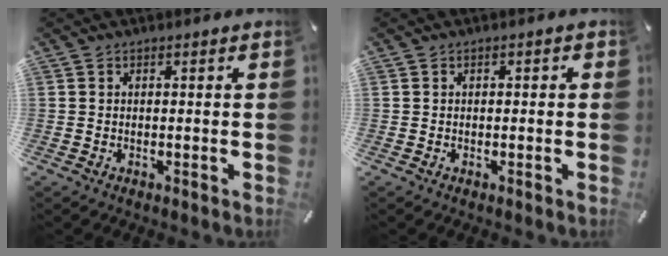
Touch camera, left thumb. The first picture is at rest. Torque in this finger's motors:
{"motor_torque": [0.04, -0.36, -0.01, 0.19, -0.08]}